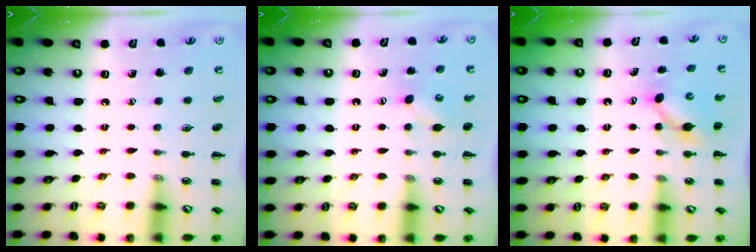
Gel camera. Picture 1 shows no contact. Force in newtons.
{"total": 3.8, "press": 3.7, "slide": 0.8}
{"total": 4.3, "press": 4.2, "slide": 0.9}